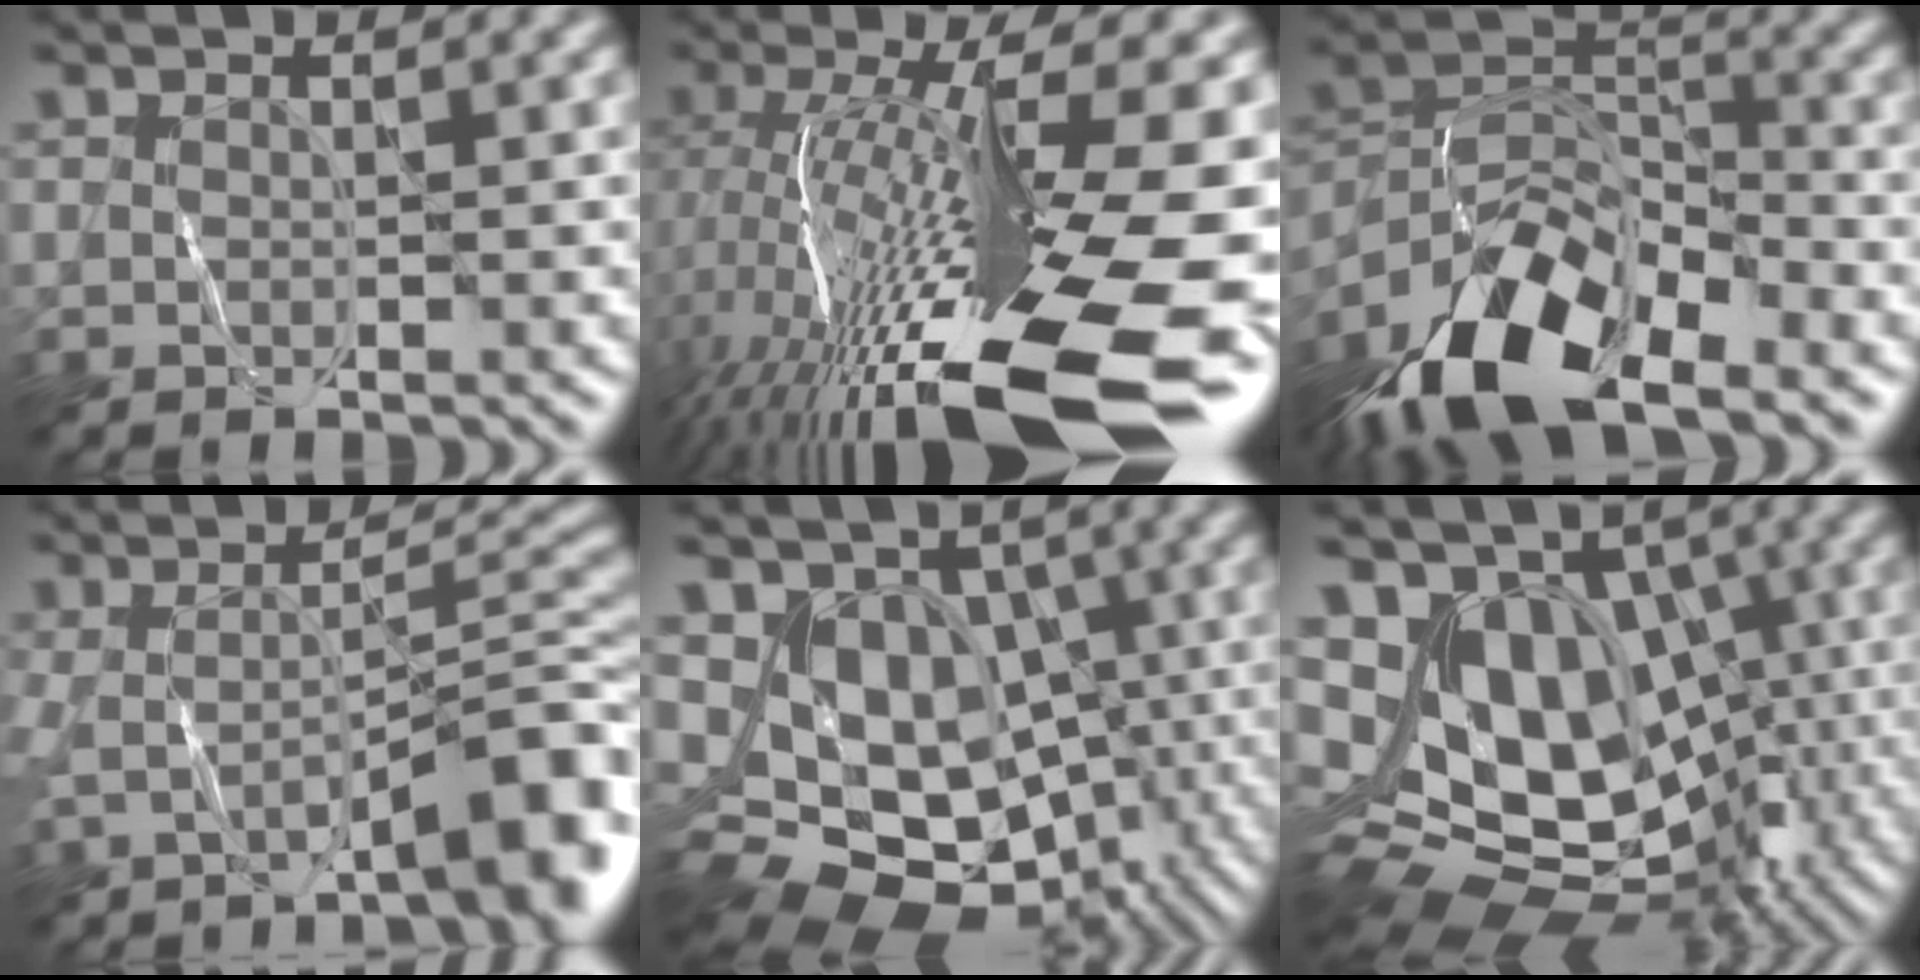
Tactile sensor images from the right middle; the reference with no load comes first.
{"total": 17.9, "force": [-5.7, 3.7, 16.6], "torque": [-0.296, -0.002, -0.101]}
{"total": 12.7, "force": [-8.6, 5.4, 7.6], "torque": [-0.143, 0.000, -0.169]}
{"total": 6.8, "force": [-3.2, 1.4, 5.8], "torque": [-0.087, 0.008, -0.059]}
{"total": 10.8, "force": [-1.1, 8.7, 6.3], "torque": [-0.067, -0.007, -0.017]}
{"total": 12.8, "force": [1.0, 9.2, 8.8], "torque": [-0.143, 0.001, 0.029]}